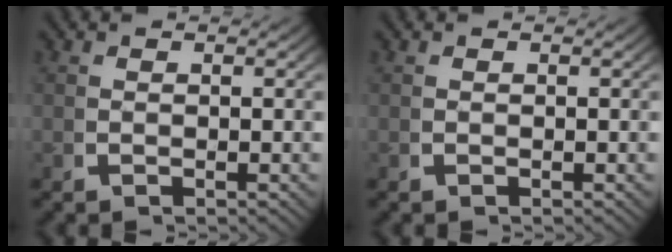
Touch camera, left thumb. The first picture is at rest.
{"total": 0.0}